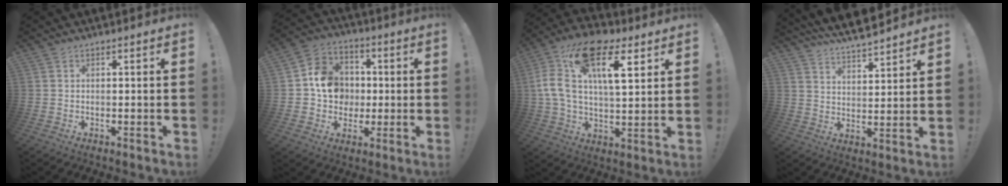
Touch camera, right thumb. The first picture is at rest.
{"total": 12.7, "force": [0.3, 11.4, 5.4], "torque": [-0.068, 0.013, 0.020]}
{"total": 19.2, "force": [8.3, 9.0, 14.8], "torque": [-0.284, -0.035, 0.133]}
{"total": 8.3, "force": [7.7, 1.5, 2.8], "torque": [-0.065, -0.058, 0.141]}